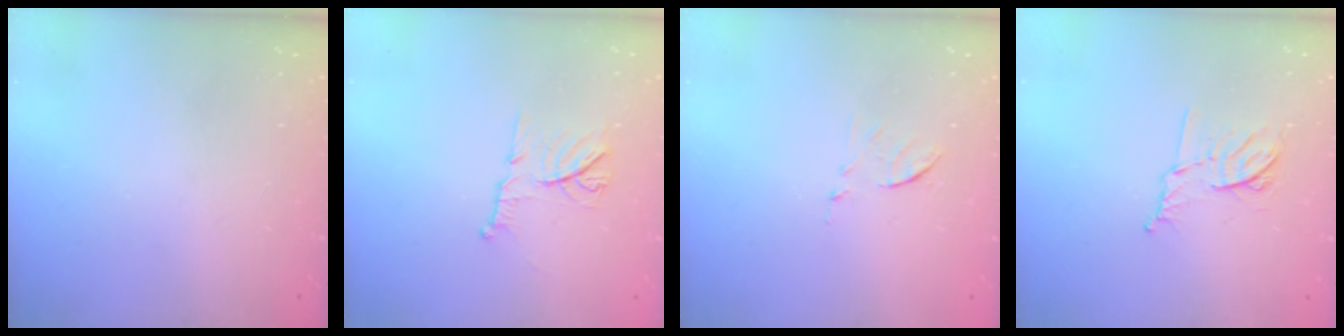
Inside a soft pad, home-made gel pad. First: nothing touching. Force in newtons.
{"total": 9.5, "press": 9.5, "slide": 0.2}
{"total": 6.2, "press": 6.2, "slide": 0.2}
{"total": 9.4, "press": 9.4, "slide": 0.7}